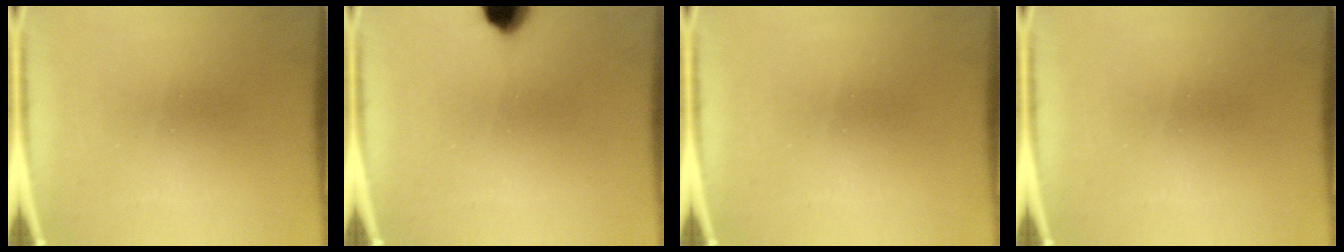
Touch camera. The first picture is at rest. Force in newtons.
{"total": 9.6}
{"total": 0.0}
{"total": 0.0}